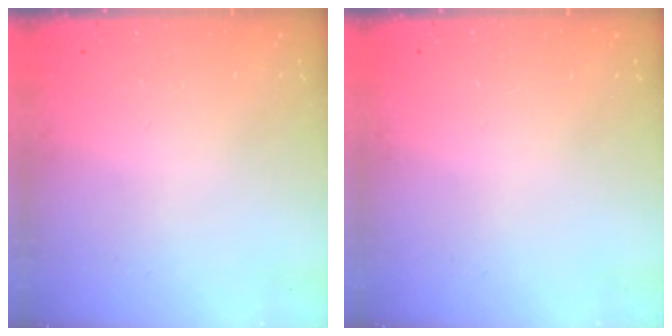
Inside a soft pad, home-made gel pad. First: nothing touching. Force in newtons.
{"total": 0.0}